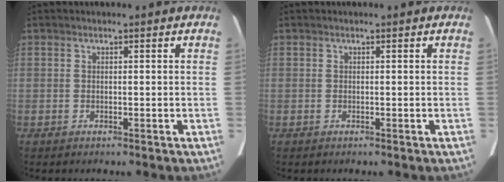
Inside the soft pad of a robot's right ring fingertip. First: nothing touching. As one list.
[{"total": 0.0}]